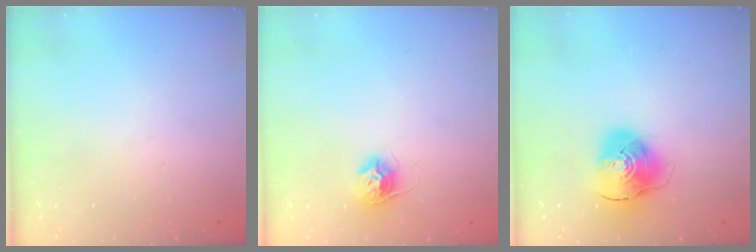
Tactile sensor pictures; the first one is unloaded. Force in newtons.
{"total": 9.3, "press": 9.3, "slide": 0.5}
{"total": 10.4, "press": 10.3, "slide": 1.4}